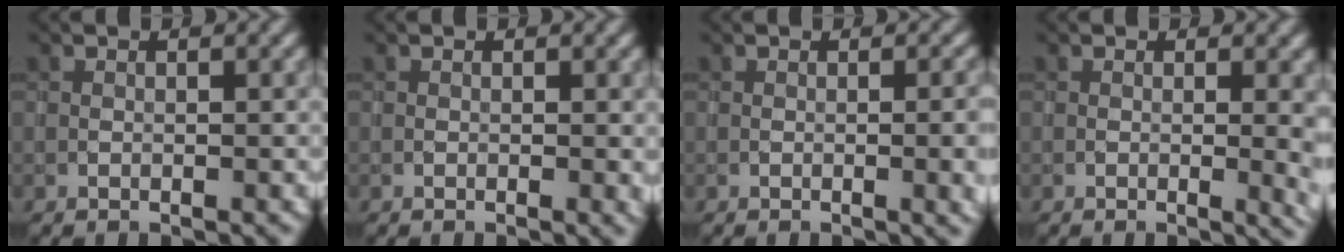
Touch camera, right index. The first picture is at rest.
{"total": 0.9, "force": [-0.1, 0.4, 0.8], "torque": [-0.014, -0.004, 0.000]}
{"total": 3.8, "force": [-0.9, 1.4, 3.4], "torque": [-0.040, -0.007, -0.001]}
{"total": 4.5, "force": [-0.4, 2.1, 4.0], "torque": [-0.033, -0.006, 0.003]}